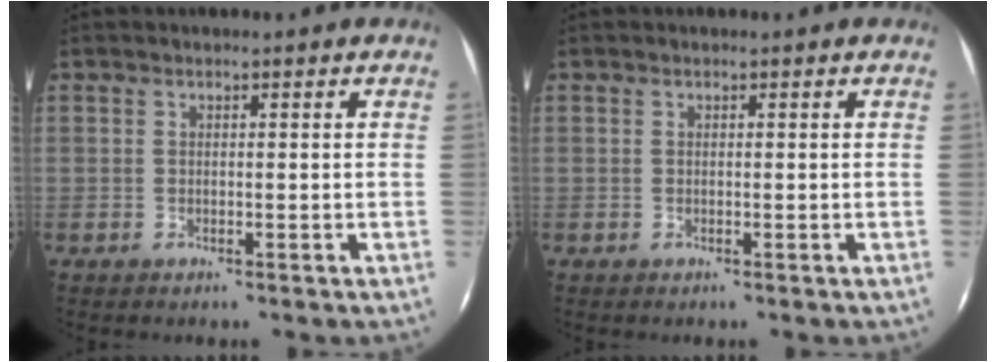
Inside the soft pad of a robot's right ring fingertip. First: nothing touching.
{"total": 0.0}